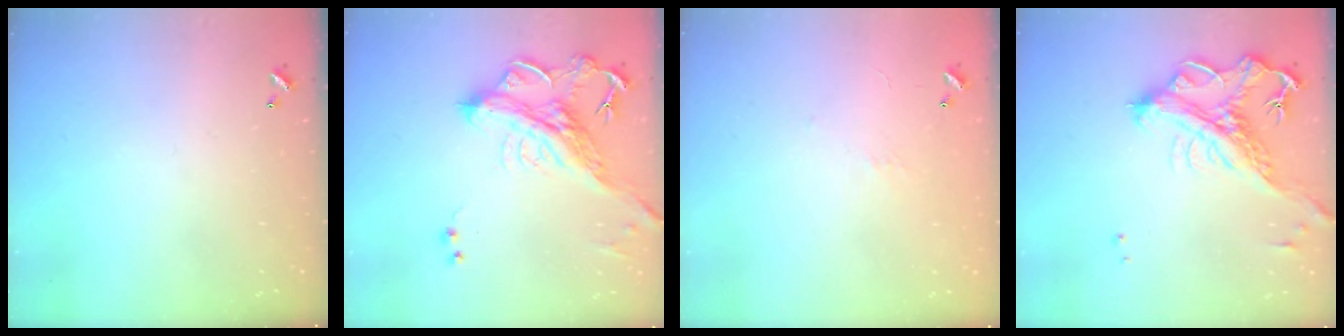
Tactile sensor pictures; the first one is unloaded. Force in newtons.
{"total": 5.8, "press": 5.5, "slide": 1.7}
{"total": 6.0, "press": 6.0, "slide": 0.7}
{"total": 5.5, "press": 5.2, "slide": 1.6}